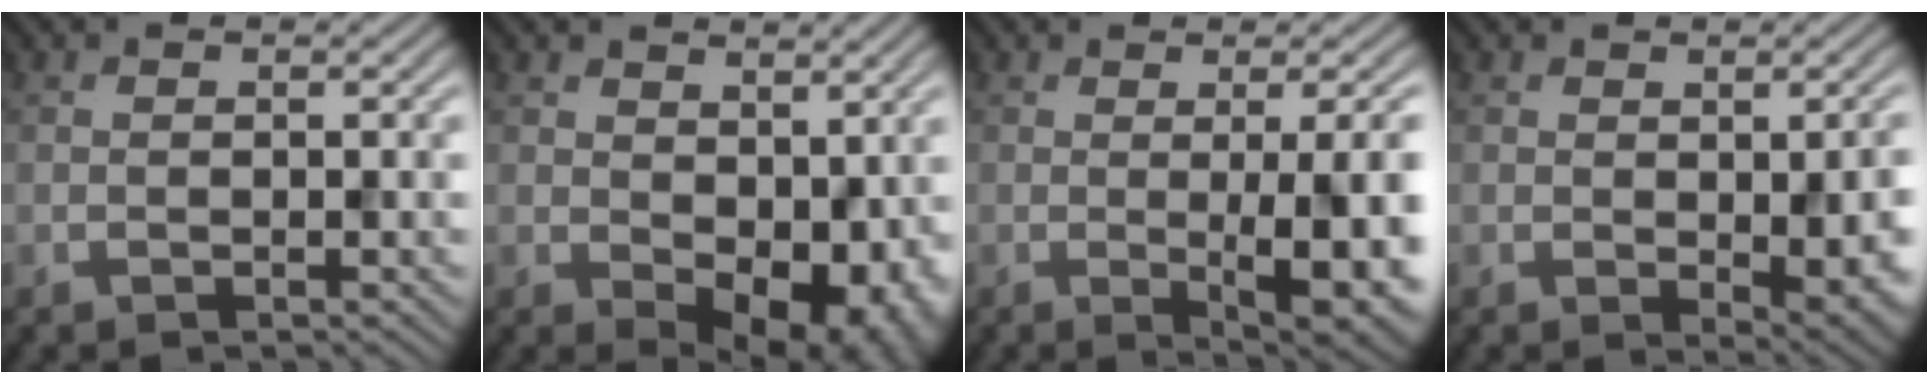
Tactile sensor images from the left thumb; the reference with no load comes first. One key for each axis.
{"total": 8.7, "fx": 0.3, "fy": 5.6, "fz": 6.7, "tx": -0.096, "ty": -0.025, "tz": 0.019}
{"total": 10.2, "fx": -1.0, "fy": 2.5, "fz": 9.9, "tx": -0.121, "ty": 0.002, "tz": -0.009}
{"total": 6.0, "fx": -1.0, "fy": 2.8, "fz": 5.2, "tx": -0.073, "ty": -0.020, "tz": 0.003}